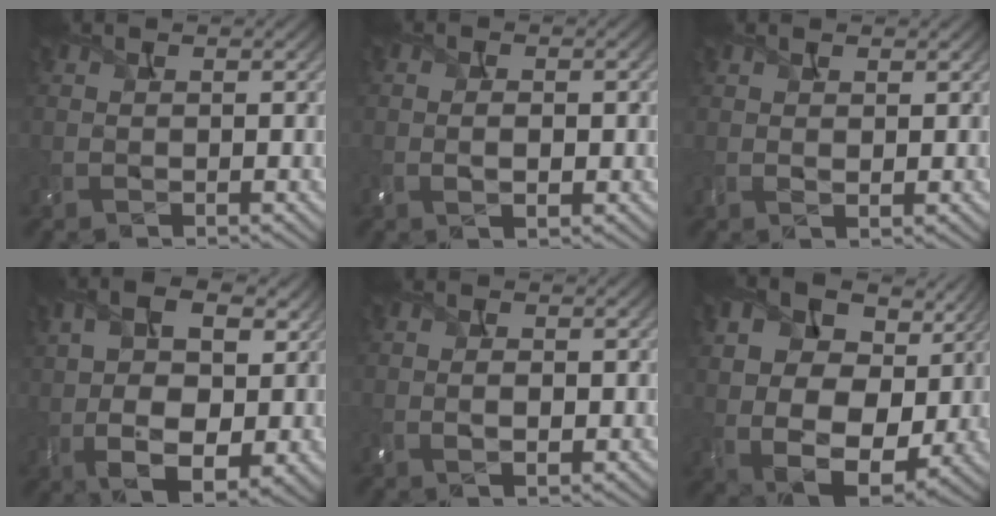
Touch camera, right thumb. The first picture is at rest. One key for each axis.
{"total": 2.9, "fx": -0.2, "fy": 1.6, "fz": 2.4, "tx": -0.028, "ty": 0.000, "tz": -0.003}
{"total": 1.4, "fx": 0.9, "fy": 0.6, "fz": 0.9, "tx": -0.020, "ty": 0.000, "tz": 0.018}
{"total": 11.7, "fx": 2.2, "fy": 6.8, "fz": 9.4, "tx": -0.187, "ty": 0.001, "tz": 0.038}
{"total": 2.5, "fx": 0.0, "fy": 1.4, "fz": 2.1, "tx": -0.033, "ty": -0.003, "tz": 0.005}
{"total": 16.8, "fx": 4.2, "fy": 11.2, "fz": 11.7, "tx": -0.235, "ty": 0.003, "tz": 0.089}